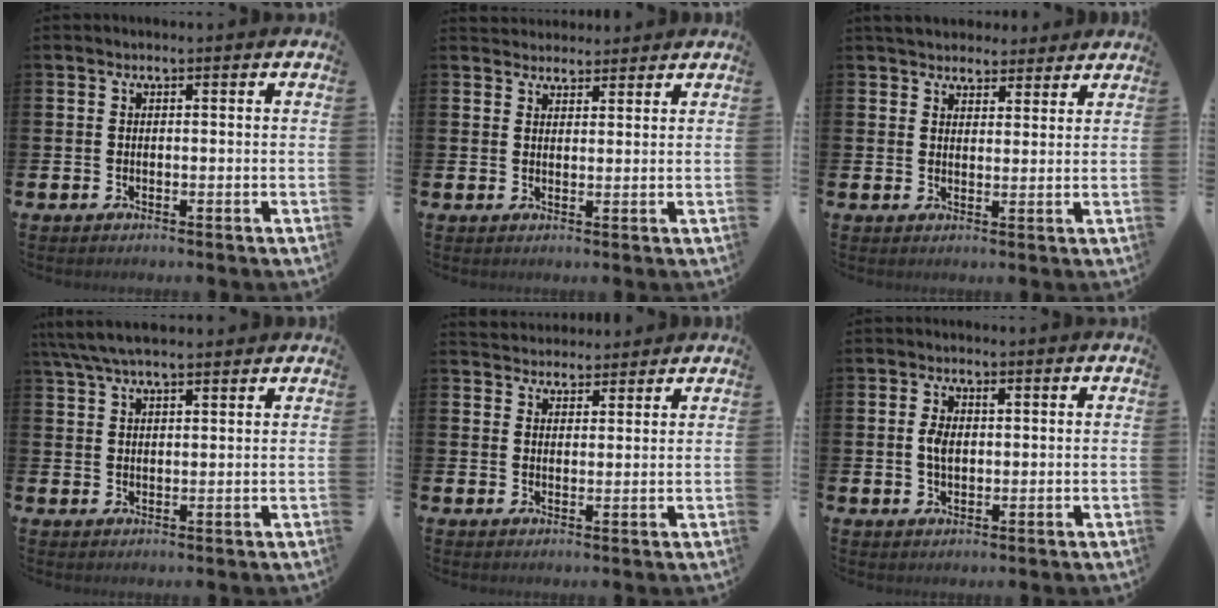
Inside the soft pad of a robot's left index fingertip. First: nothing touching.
{"total": 3.0, "force": [2.8, 1.0, -0.2], "torque": [0.009, -0.012, 0.051]}
{"total": 4.5, "force": [4.2, 1.5, 0.1], "torque": [-0.014, -0.017, 0.076]}
{"total": 5.7, "force": [5.0, 1.4, 2.5], "torque": [-0.066, -0.007, 0.094]}
{"total": 3.6, "force": [3.4, 1.0, -0.3], "torque": [-0.003, -0.015, 0.063]}
{"total": 3.0, "force": [0.7, 1.8, 2.3], "torque": [-0.039, 0.005, 0.008]}